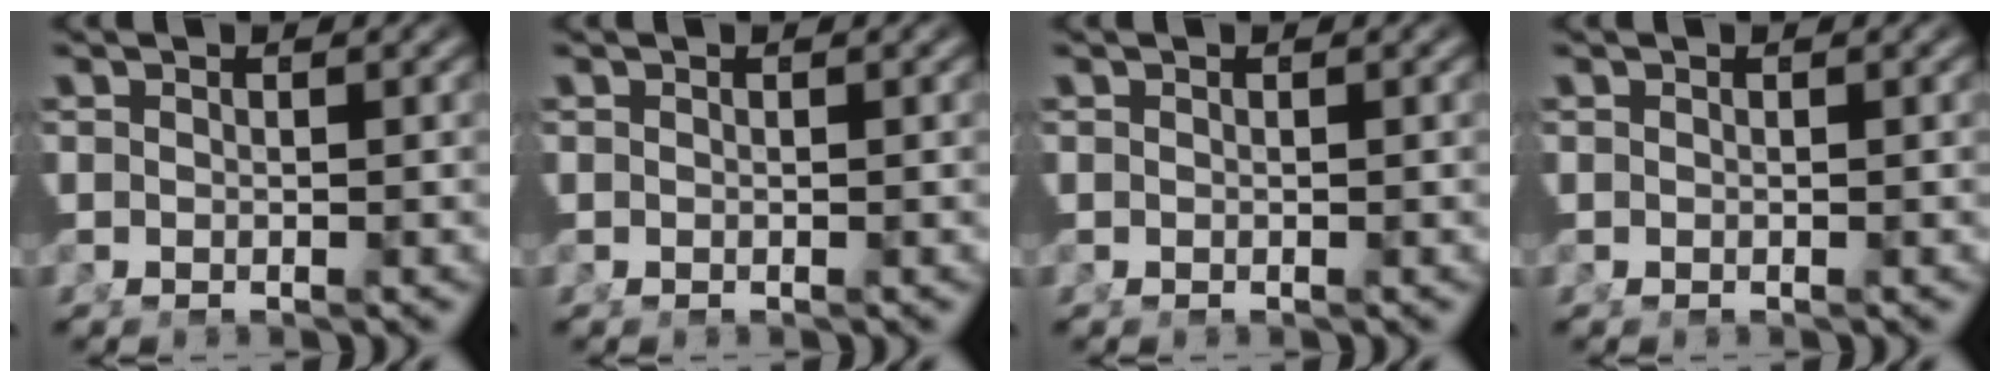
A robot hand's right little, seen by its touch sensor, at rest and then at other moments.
{"total": 0.0}
{"total": 0.0}
{"total": 0.0}